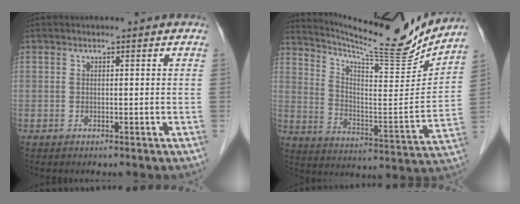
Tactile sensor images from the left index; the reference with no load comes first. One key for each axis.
{"total": 18.8, "fx": 17.8, "fy": 0.0, "fz": 6.2, "tx": -0.117, "ty": -0.063, "tz": 0.267}